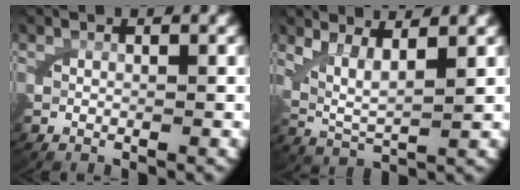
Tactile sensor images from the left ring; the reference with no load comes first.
{"total": 5.5, "force": [2.0, 3.1, 4.1], "torque": [-0.094, -0.023, 0.044]}